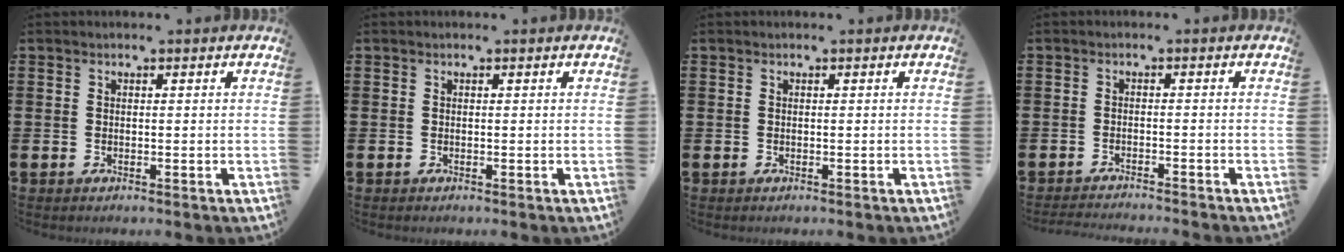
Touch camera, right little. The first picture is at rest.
{"total": 0.0}
{"total": 0.0}
{"total": 1.5, "force": [-1.5, -0.3, 0.1], "torque": [-0.001, 0.003, -0.031]}